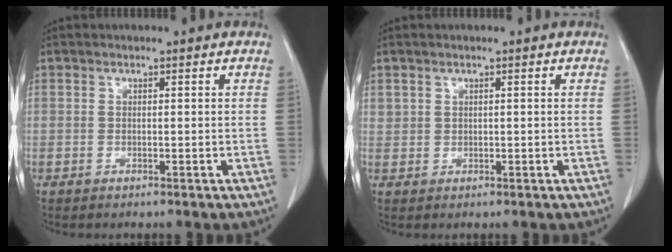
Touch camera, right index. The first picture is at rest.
{"total": 1.9, "force": [0.6, 1.7, 0.5], "torque": [-0.014, 0.016, 0.020]}